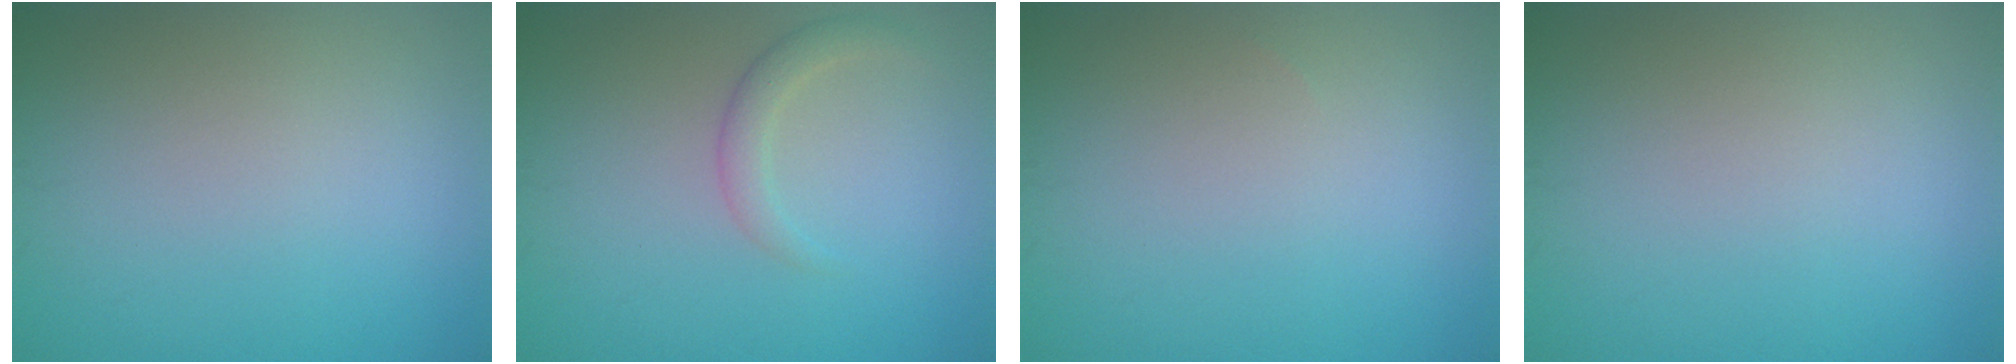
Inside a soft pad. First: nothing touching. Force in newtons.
{"total": 1.8, "press": 1.8, "slide": 0.1}
{"total": 0.0}
{"total": 0.0}